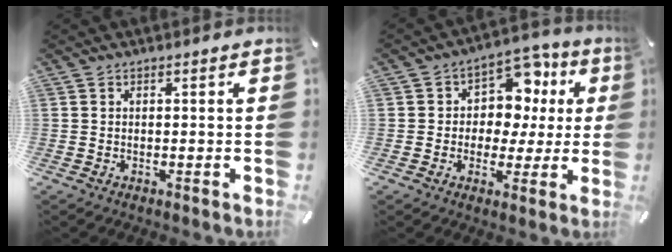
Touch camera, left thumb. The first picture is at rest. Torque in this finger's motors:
{"motor_torque": [0.32, 0.25, 0.45, 0.28, 0.02]}